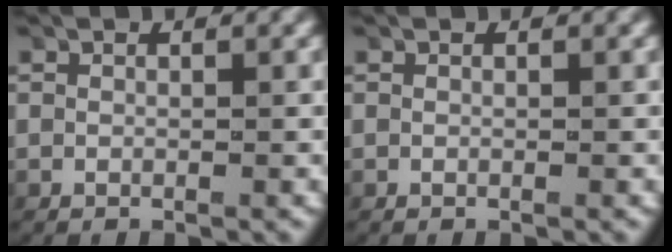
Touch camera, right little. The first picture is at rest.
{"total": 0.0}